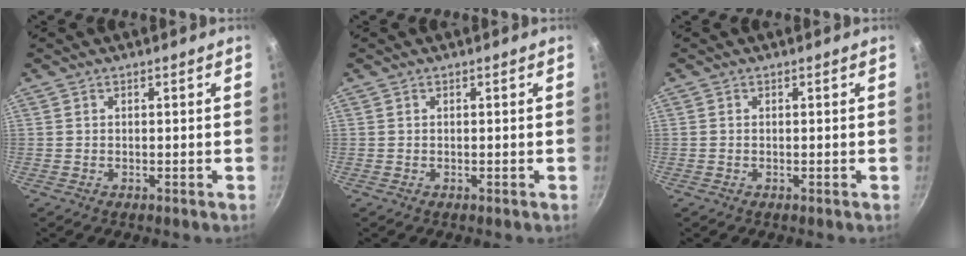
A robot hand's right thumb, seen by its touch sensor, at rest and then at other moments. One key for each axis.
{"total": 0.0}
{"total": 0.0}